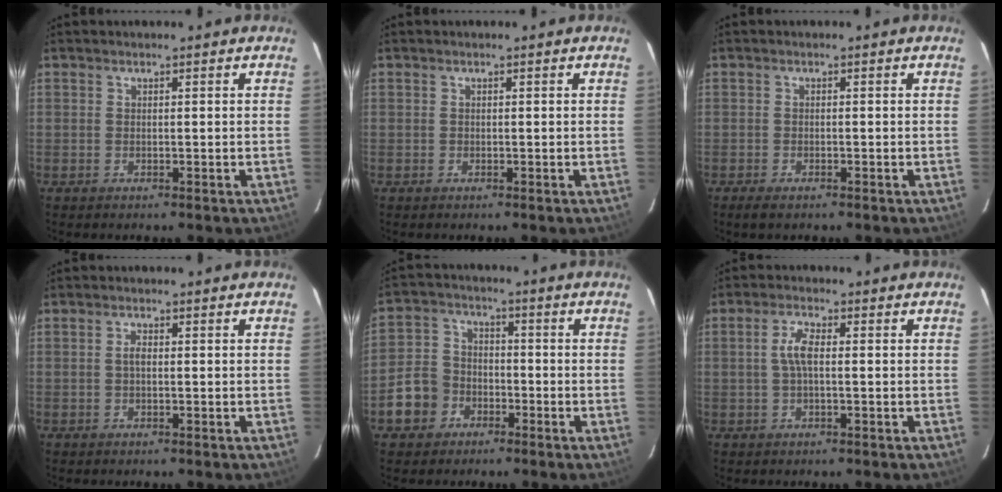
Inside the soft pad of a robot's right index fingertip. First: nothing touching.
{"total": 0.0}
{"total": 2.3, "force": [-1.7, 0.7, 1.4], "torque": [-0.032, -0.006, -0.030]}
{"total": 1.3, "force": [-0.1, 0.7, 1.2], "torque": [-0.023, 0.005, -0.003]}
{"total": 8.3, "force": [-4.0, 6.8, 2.5], "torque": [-0.071, 0.027, -0.069]}
{"total": 3.8, "force": [0.1, 1.3, 3.6], "torque": [-0.074, 0.007, 0.003]}